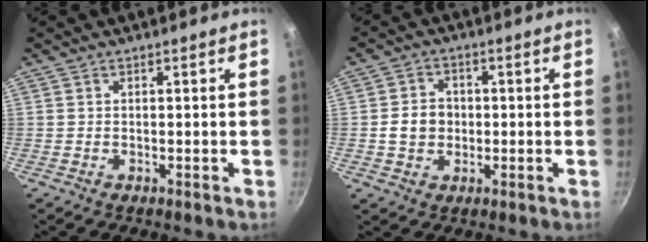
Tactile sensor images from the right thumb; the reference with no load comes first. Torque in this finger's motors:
{"motor_torque": [0.46, 1.14, 0.42, -0.28, 0.01]}